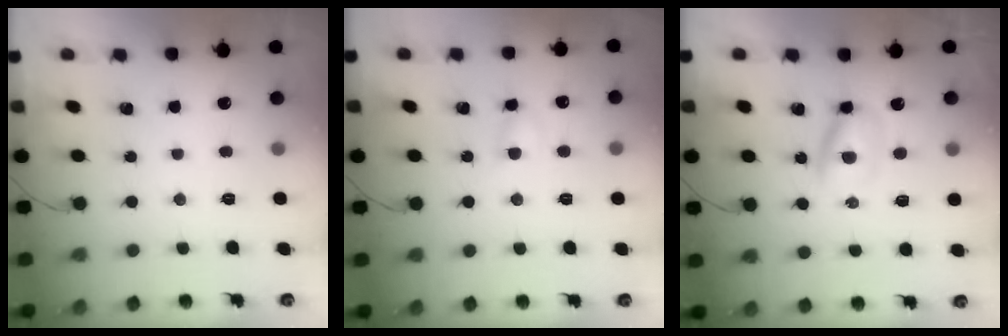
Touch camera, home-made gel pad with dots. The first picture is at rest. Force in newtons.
{"total": 3.6, "press": 3.5, "slide": 0.9}
{"total": 3.5, "press": 3.4, "slide": 0.9}